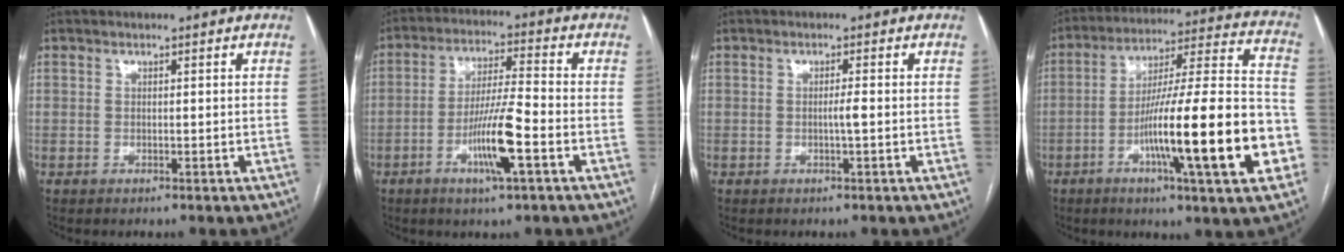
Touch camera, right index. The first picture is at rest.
{"total": 9.7, "force": [-3.7, 0.4, 8.9], "torque": [-0.169, -0.005, -0.068]}
{"total": 1.4, "force": [-0.3, -0.2, 1.4], "torque": [-0.026, 0.000, -0.005]}
{"total": 22.8, "force": [-7.3, 1.5, 21.6], "torque": [-0.299, 0.003, -0.112]}